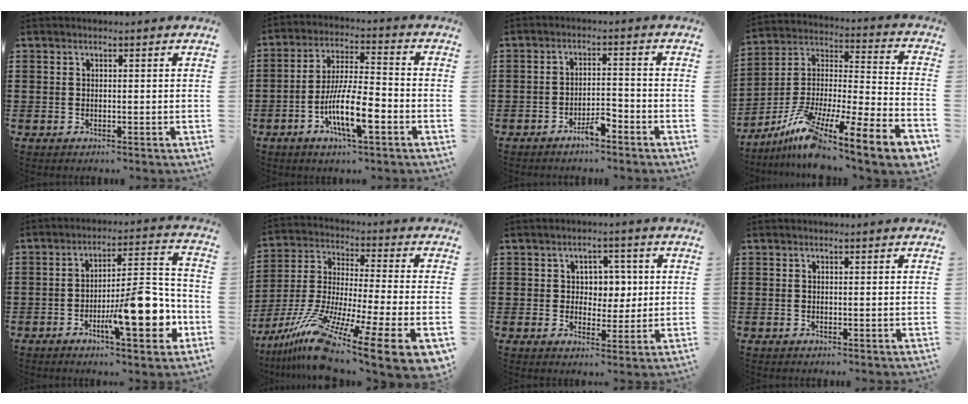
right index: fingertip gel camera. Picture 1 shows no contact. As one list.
[{"total": 10.5, "force": [-4.2, 2.7, 9.2], "torque": [-0.188, -0.006, -0.079]}, {"total": 3.4, "force": [-2.7, 0.7, 1.9], "torque": [-0.033, 0.006, -0.051]}, {"total": 11.9, "force": [-9.0, 0.7, 7.8], "torque": [-0.136, -0.002, -0.169]}, {"total": 13.3, "force": [-5.1, 4.0, 11.6], "torque": [-0.162, -0.003, -0.089]}, {"total": 15.8, "force": [-11.3, 1.5, 11.0], "torque": [-0.224, 0.002, -0.200]}, {"total": 4.3, "force": [1.0, 3.8, 1.7], "torque": [-0.034, 0.009, 0.013]}, {"total": 0.0}]